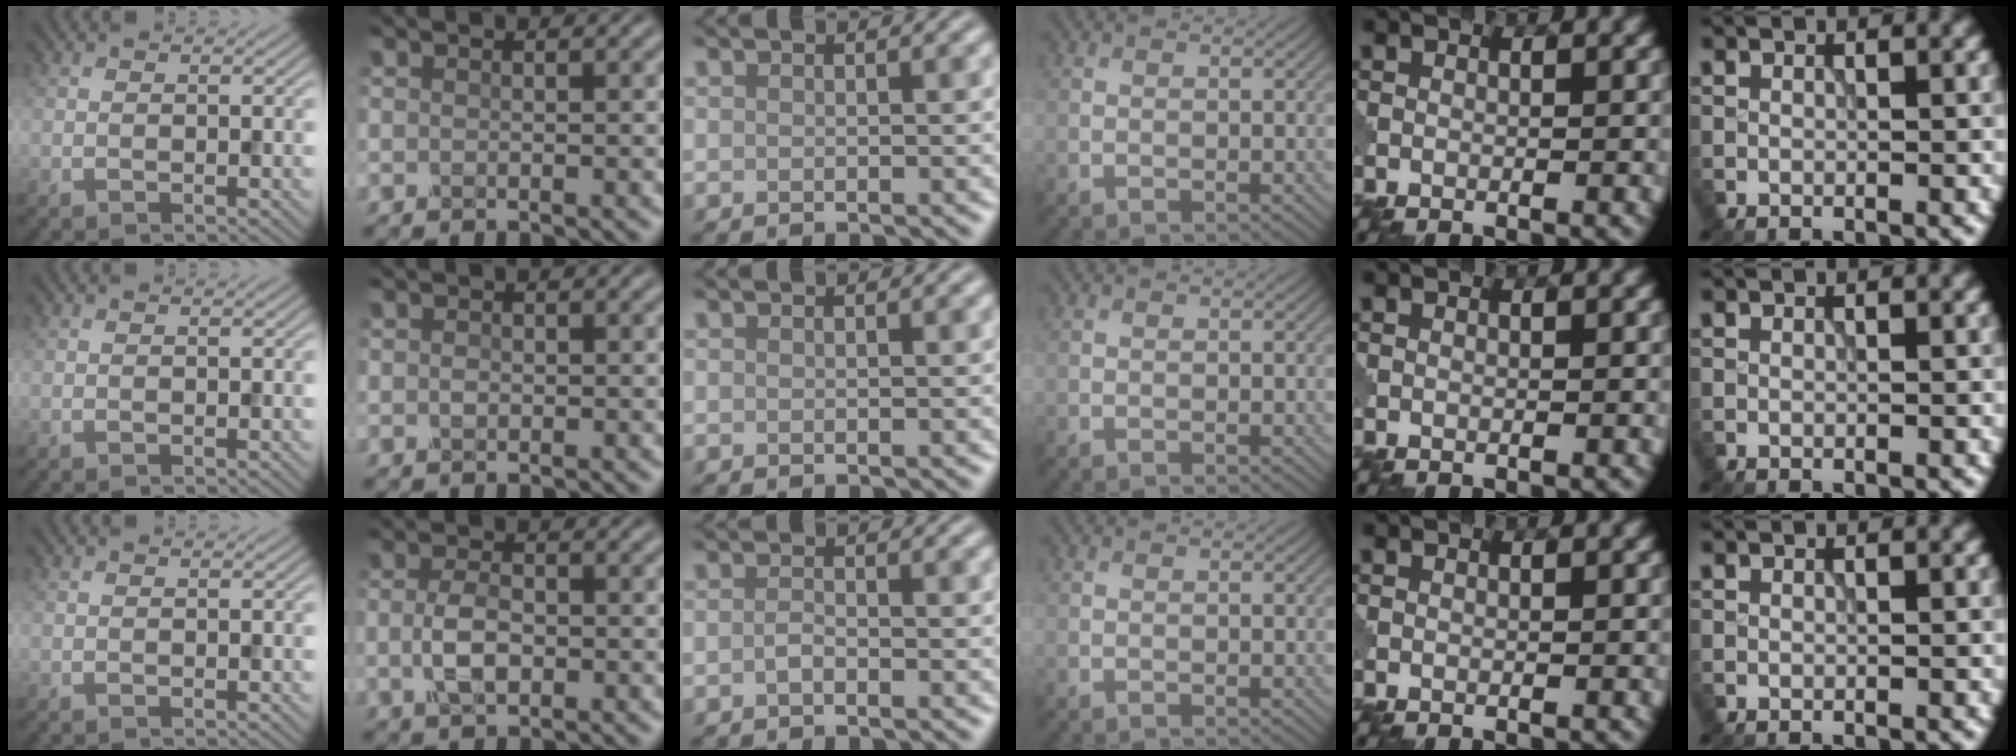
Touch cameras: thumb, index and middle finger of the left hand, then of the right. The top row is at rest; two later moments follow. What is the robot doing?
{"motion": "close", "object": "eyeshadow palette"}